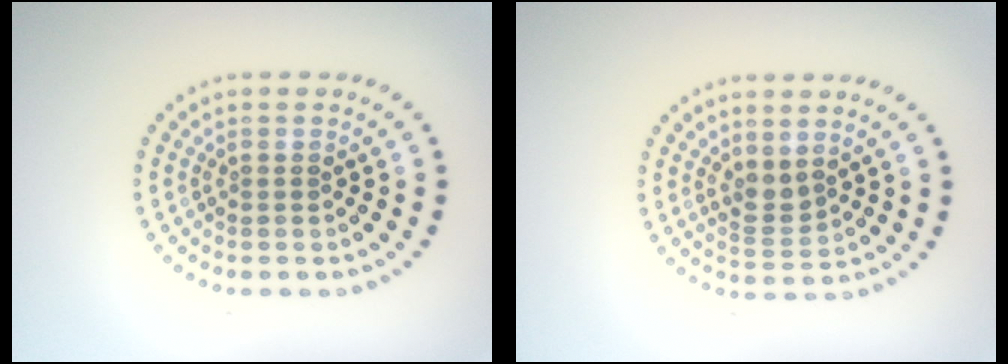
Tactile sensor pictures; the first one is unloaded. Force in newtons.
{"total": 1.8, "press": 1.5, "slide": 1.0}